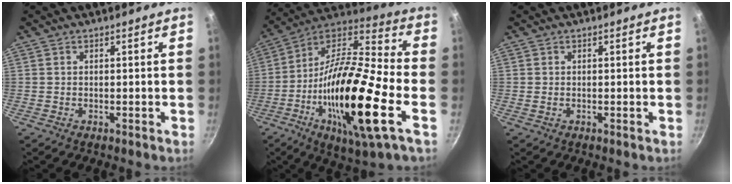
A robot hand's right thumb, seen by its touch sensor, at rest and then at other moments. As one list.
[{"total": 26.5, "force": [-7.6, 6.5, 24.5], "torque": [-0.431, 0.019, -0.151]}, {"total": 0.0}]